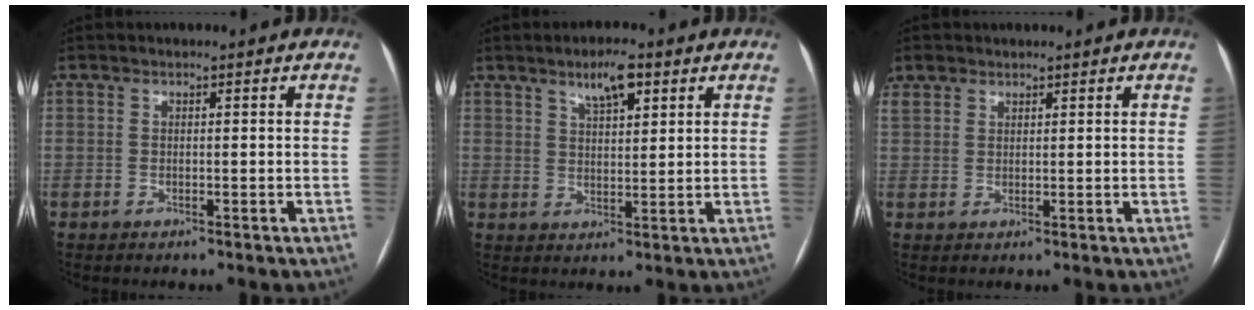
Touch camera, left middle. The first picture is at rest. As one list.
[{"total": 5.4, "force": [3.2, 1.4, 4.1], "torque": [-0.073, 0.006, 0.054]}, {"total": 3.1, "force": [2.2, 2.1, 0.7], "torque": [-0.020, 0.016, 0.047]}]